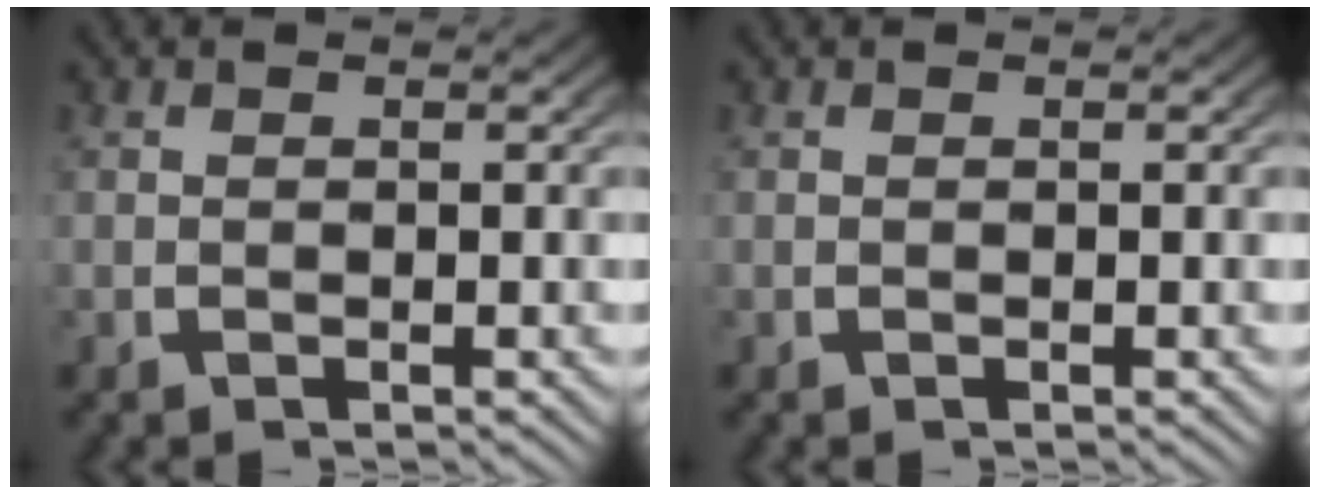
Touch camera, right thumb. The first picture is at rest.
{"total": 0.0}